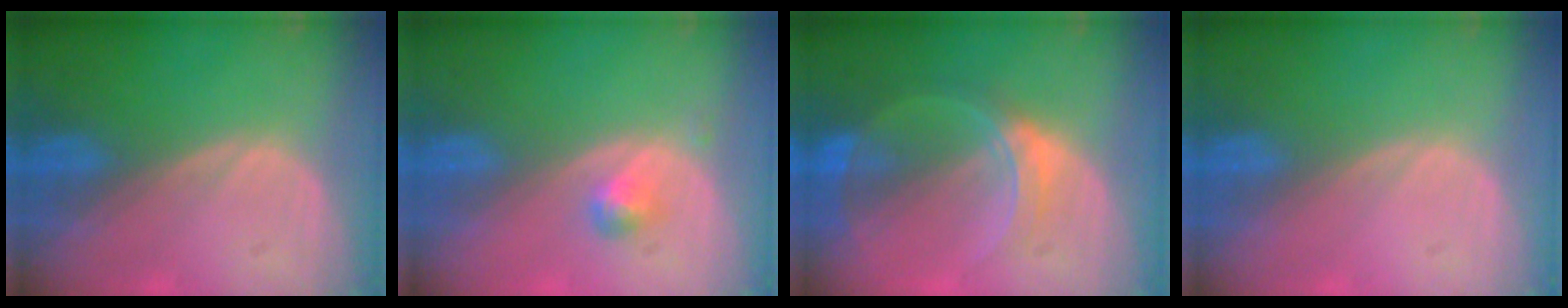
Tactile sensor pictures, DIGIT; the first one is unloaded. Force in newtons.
{"total": 2.0, "press": 2.0, "slide": 0.2}
{"total": 6.5, "press": 5.7, "slide": 3.1}
{"total": 0.0}